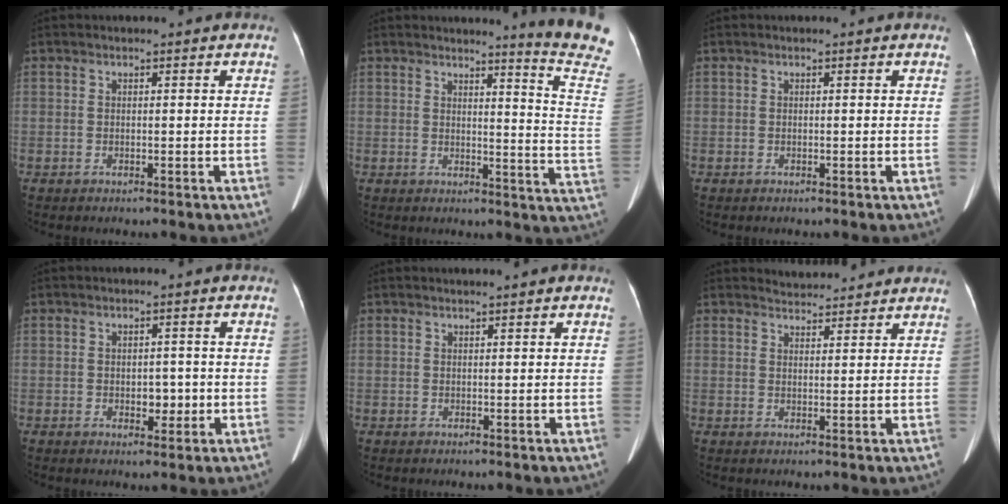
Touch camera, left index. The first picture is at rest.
{"total": 11.3, "force": [10.1, -2.8, 4.3], "torque": [-0.055, -0.112, 0.098]}
{"total": 0.0}
{"total": 2.9, "force": [-0.6, 1.8, 2.2], "torque": [-0.030, -0.001, -0.004]}
{"total": 2.0, "force": [1.6, 0.1, 1.2], "torque": [-0.016, 0.015, 0.020]}
{"total": 4.7, "force": [4.6, 0.9, 0.4], "torque": [-0.011, 0.019, 0.062]}